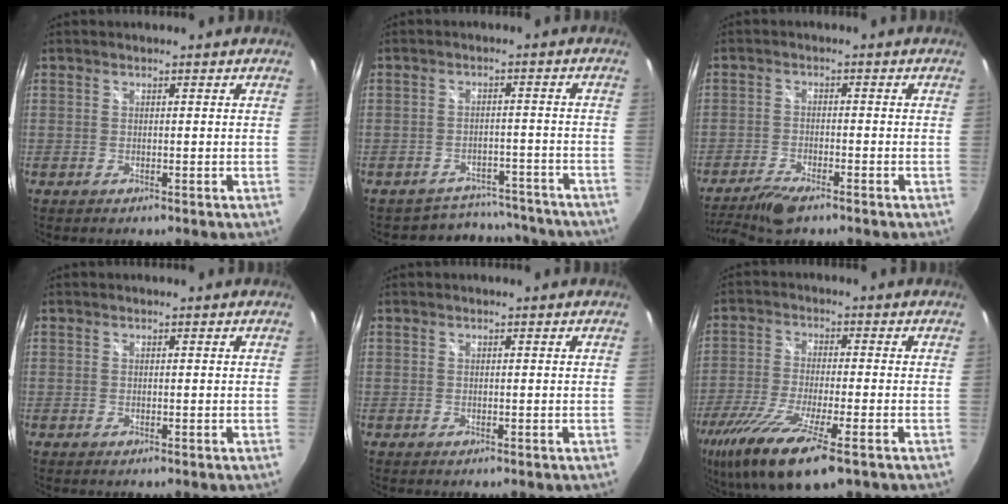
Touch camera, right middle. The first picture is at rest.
{"total": 11.2, "force": [-10.3, 4.3, 1.3], "torque": [-0.030, 0.023, -0.127]}
{"total": 8.3, "force": [-6.5, 2.2, 4.8], "torque": [-0.119, -0.022, -0.119]}
{"total": 0.0}
{"total": 0.0}
{"total": 16.3, "force": [-9.6, 3.4, 12.8], "torque": [-0.261, -0.065, -0.175]}